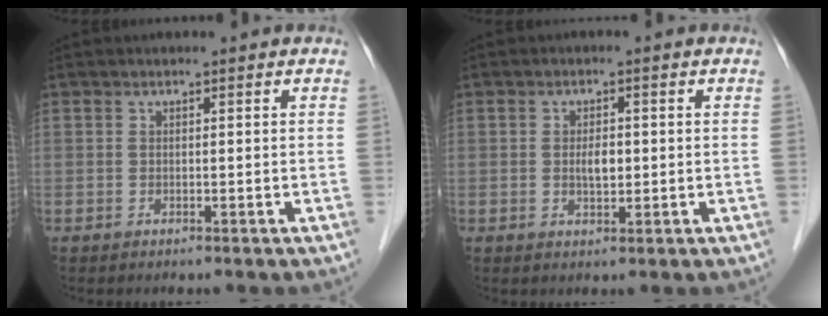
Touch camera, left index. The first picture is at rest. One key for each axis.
{"total": 2.5, "fx": -0.2, "fy": 1.2, "fz": 2.2, "tx": -0.040, "ty": -0.003, "tz": -0.002}